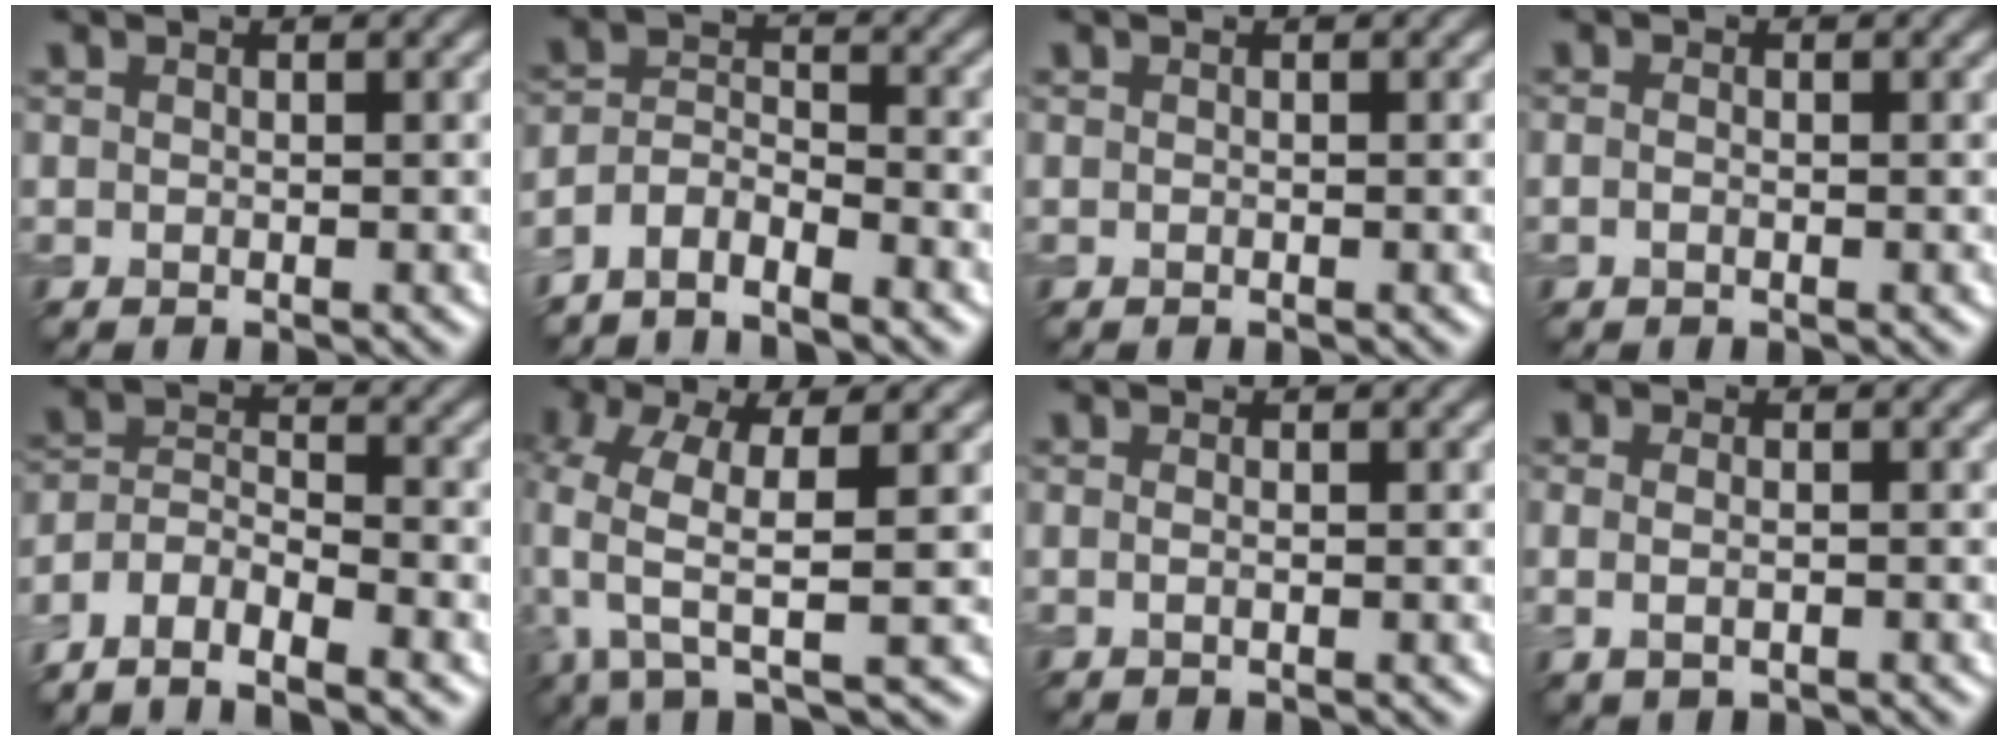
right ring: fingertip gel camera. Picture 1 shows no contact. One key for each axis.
{"total": 3.6, "fx": -3.1, "fy": 1.0, "fz": 1.5, "tx": -0.028, "ty": 0.003, "tz": -0.068}
{"total": 0.0}
{"total": 0.7, "fx": -0.3, "fy": 0.3, "fz": 0.5, "tx": -0.015, "ty": -0.003, "tz": -0.007}
{"total": 6.1, "fx": -4.9, "fy": 2.0, "fz": 3.1, "tx": -0.052, "ty": -0.002, "tz": -0.098}
{"total": 7.7, "fx": -0.5, "fy": 2.9, "fz": 7.1, "tx": -0.164, "ty": -0.010, "tz": -0.019}
{"total": 0.5, "fx": -0.1, "fy": 0.1, "fz": 0.5, "tx": -0.012, "ty": -0.005, "tz": -0.003}
{"total": 1.6, "fx": -0.3, "fy": 0.9, "fz": 1.4, "tx": -0.030, "ty": -0.004, "tz": -0.002}